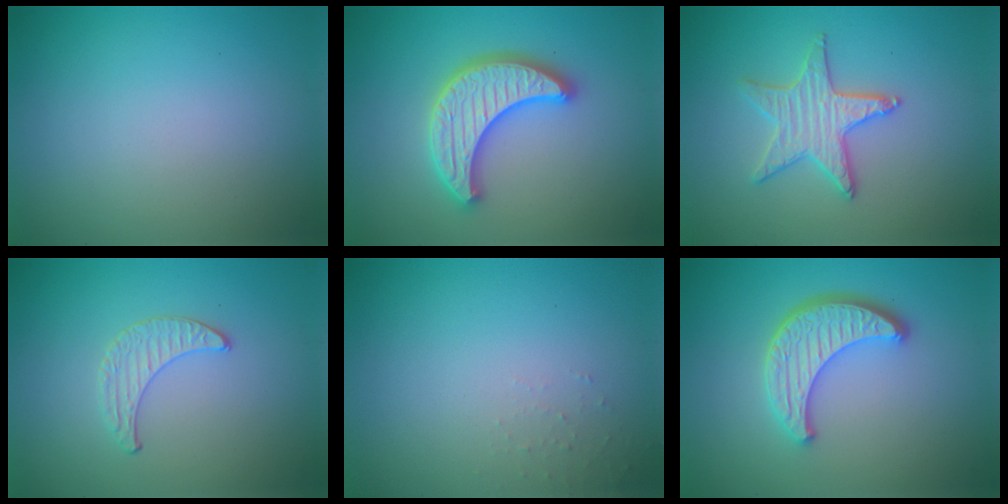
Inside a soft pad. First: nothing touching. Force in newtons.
{"total": 4.8, "press": 4.7, "slide": 1.1}
{"total": 3.2, "press": 3.2, "slide": 0.2}
{"total": 1.0, "press": 1.0, "slide": 0.3}
{"total": 0.7, "press": 0.7, "slide": 0.1}
{"total": 4.6, "press": 3.9, "slide": 2.5}